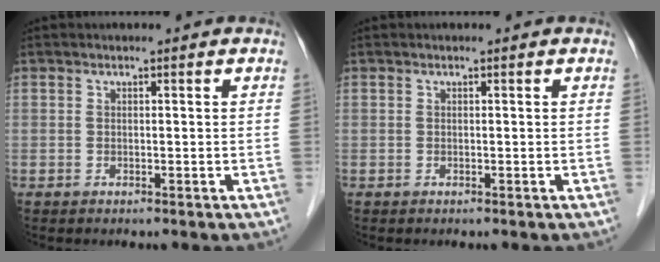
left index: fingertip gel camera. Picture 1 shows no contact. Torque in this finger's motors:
{"motor_torque": [-0.01, -0.01, 0.02, -0.01]}